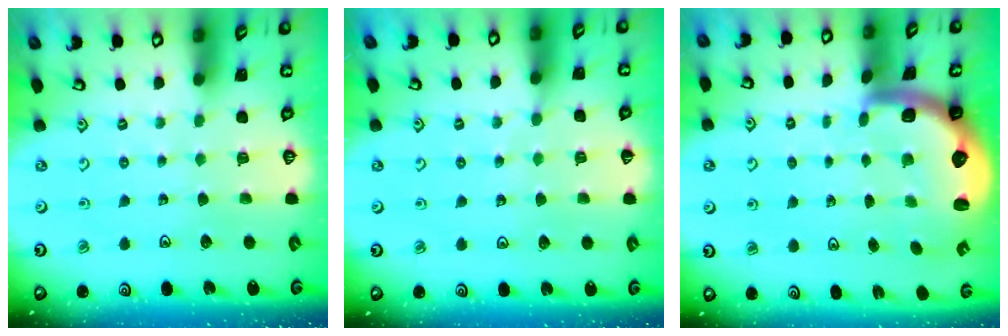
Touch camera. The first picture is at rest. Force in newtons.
{"total": 4.3, "press": 4.3, "slide": 0.2}
{"total": 2.9, "press": 2.6, "slide": 1.4}